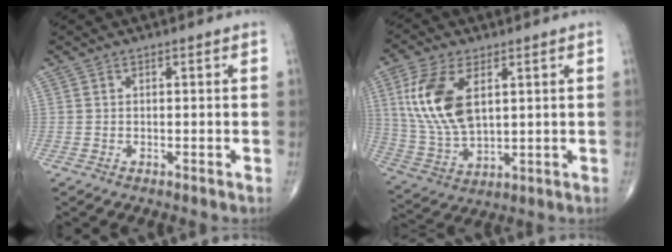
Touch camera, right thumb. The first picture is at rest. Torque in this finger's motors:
{"motor_torque": [-0.08, 1.02, 0.77, 0.46, 0.16]}